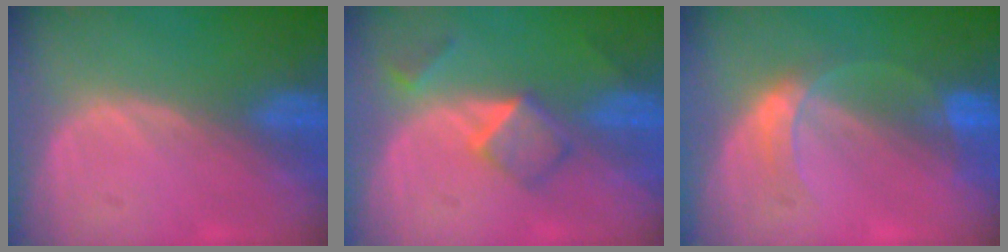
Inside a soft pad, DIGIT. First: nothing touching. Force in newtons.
{"total": 5.2, "press": 4.5, "slide": 2.6}
{"total": 3.7, "press": 3.6, "slide": 0.3}